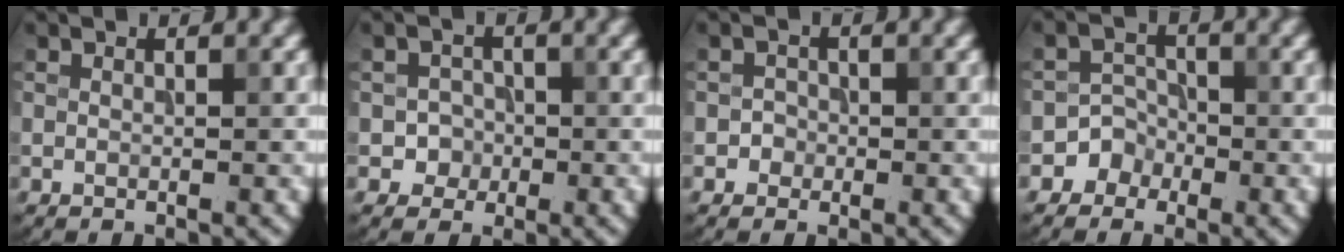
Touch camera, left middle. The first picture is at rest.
{"total": 1.8, "force": [-0.5, 1.7, 0.3], "torque": [0.010, 0.002, -0.007]}
{"total": 1.0, "force": [-0.3, 1.0, 0.0], "torque": [0.011, 0.001, -0.007]}
{"total": 2.5, "force": [-1.4, 2.0, 0.0], "torque": [0.027, 0.015, -0.032]}